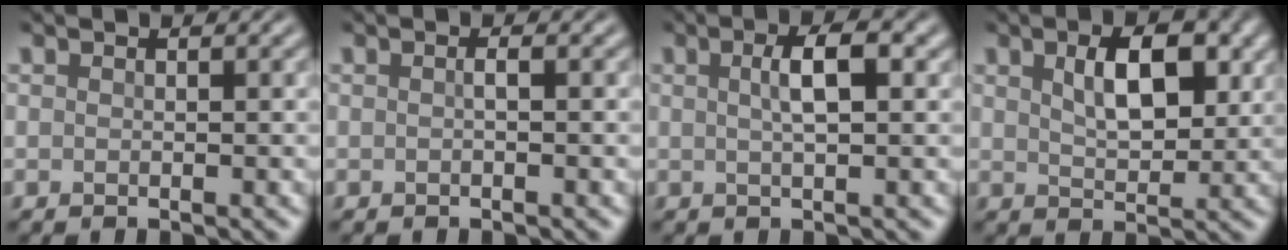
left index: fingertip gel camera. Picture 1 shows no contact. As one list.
[{"total": 0.6, "force": [0.0, 0.0, 0.6], "torque": [-0.013, 0.001, -0.001]}, {"total": 3.0, "force": [0.8, 0.7, 2.8], "torque": [-0.049, 0.010, 0.011]}, {"total": 4.9, "force": [1.7, 2.4, 3.9], "torque": [-0.068, 0.003, 0.030]}]